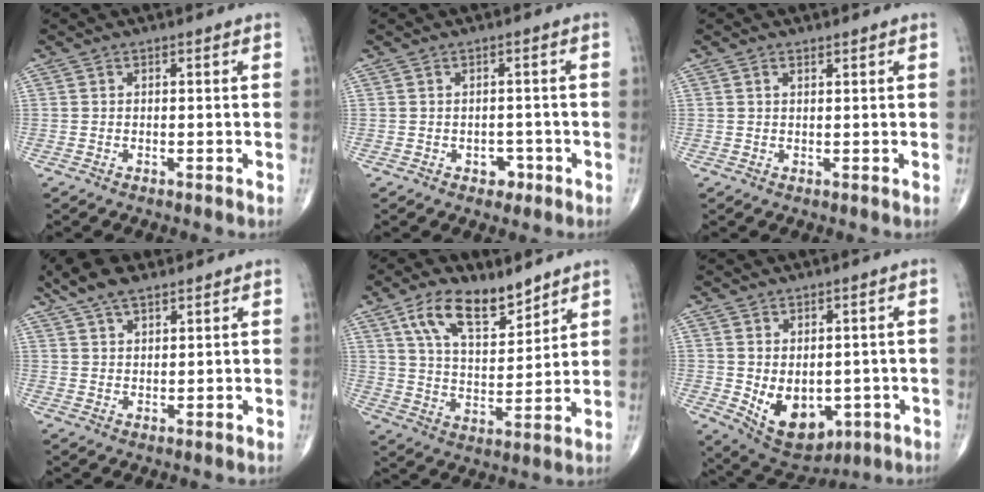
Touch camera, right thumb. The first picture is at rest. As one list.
[{"total": 2.4, "force": [-1.1, 1.9, 1.1], "torque": [0.000, 0.006, -0.012]}, {"total": 0.9, "force": [0.6, 0.4, 0.6], "torque": [-0.010, -0.002, 0.010]}, {"total": 8.8, "force": [6.2, 3.8, 5.0], "torque": [-0.086, -0.006, 0.114]}, {"total": 13.9, "force": [8.8, 6.5, 8.6], "torque": [-0.123, -0.049, 0.164]}, {"total": 10.9, "force": [-1.6, 7.1, 8.2], "torque": [-0.107, -0.010, 0.003]}]